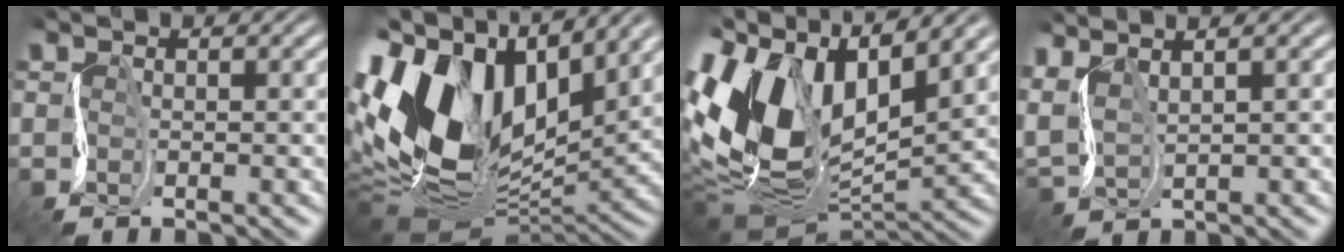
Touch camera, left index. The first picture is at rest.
{"total": 16.2, "force": [3.5, 10.0, 12.2], "torque": [-0.273, 0.003, 0.059]}
{"total": 14.3, "force": [3.0, 8.1, 11.4], "torque": [-0.250, -0.002, 0.051]}
{"total": 6.5, "force": [3.2, 2.7, 4.9], "torque": [-0.125, 0.025, 0.061]}